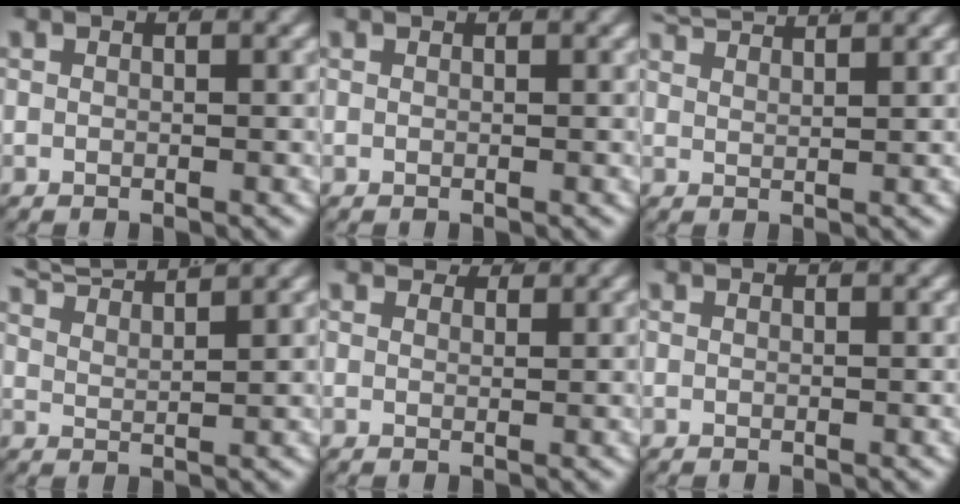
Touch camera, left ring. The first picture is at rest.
{"total": 0.0}
{"total": 3.8, "force": [3.6, -0.1, 1.0], "torque": [-0.020, 0.002, 0.067]}
{"total": 6.0, "force": [5.5, 1.1, 2.2], "torque": [-0.043, 0.011, 0.093]}
{"total": 1.7, "force": [1.6, 0.1, 0.4], "torque": [0.002, -0.007, 0.030]}
{"total": 0.0}